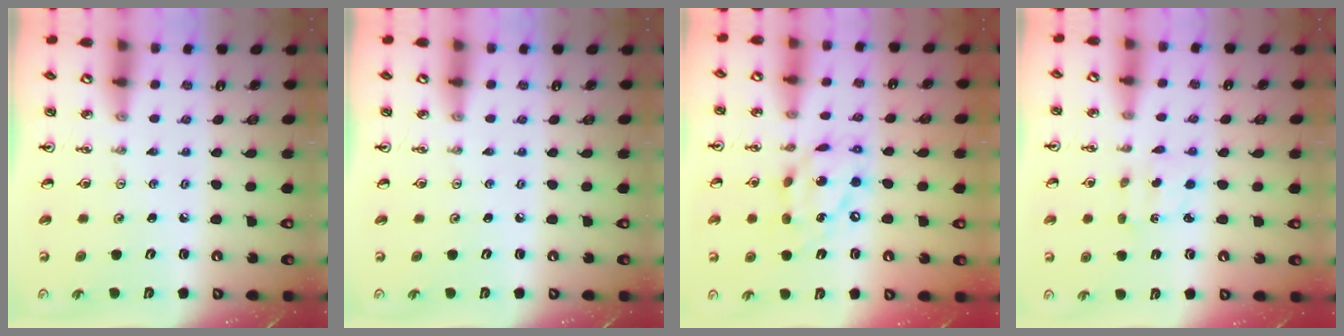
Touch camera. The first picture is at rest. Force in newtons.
{"total": 0.0}
{"total": 14.0, "press": 13.9, "slide": 1.4}
{"total": 2.1, "press": 2.0, "slide": 0.7}